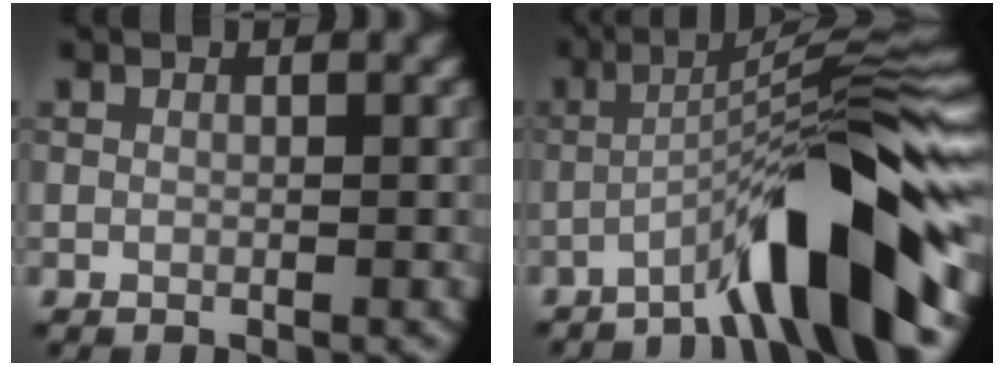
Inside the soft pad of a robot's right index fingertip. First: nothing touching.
{"total": 10.3, "force": [-5.4, 0.9, 8.7], "torque": [-0.128, 0.027, -0.095]}